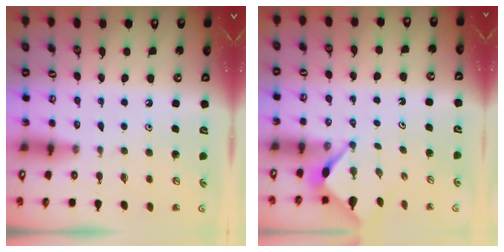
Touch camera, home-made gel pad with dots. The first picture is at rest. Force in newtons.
{"total": 2.9, "press": 2.9, "slide": 0.3}